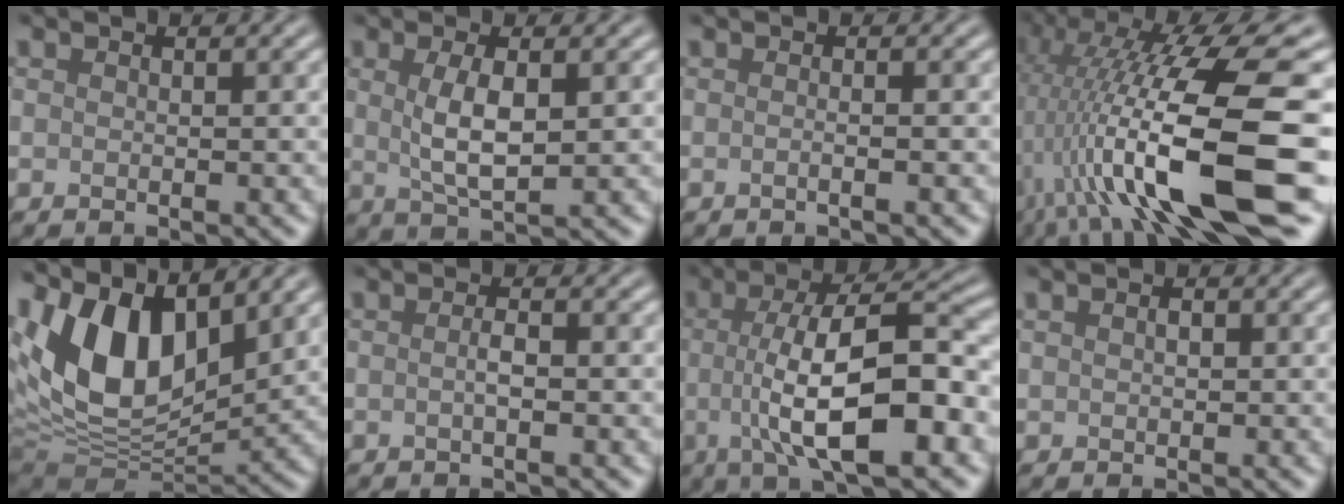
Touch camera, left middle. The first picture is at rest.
{"total": 3.5, "force": [0.6, 0.9, 3.4], "torque": [-0.071, 0.003, 0.021]}
{"total": 2.6, "force": [0.4, 1.4, 2.2], "torque": [0.001, 0.005, -0.020]}
{"total": 15.3, "force": [-1.7, 4.2, 14.7], "torque": [-0.249, 0.012, -0.019]}
{"total": 13.5, "force": [4.6, 7.5, 10.2], "torque": [-0.193, 0.009, 0.082]}
{"total": 1.2, "force": [0.0, 0.2, 1.1], "torque": [-0.015, 0.001, 0.003]}
{"total": 10.8, "force": [-1.2, 3.0, 10.3], "torque": [-0.153, 0.013, -0.016]}
{"total": 0.8, "force": [0.5, 0.4, 0.4], "torque": [-0.002, 0.005, 0.007]}